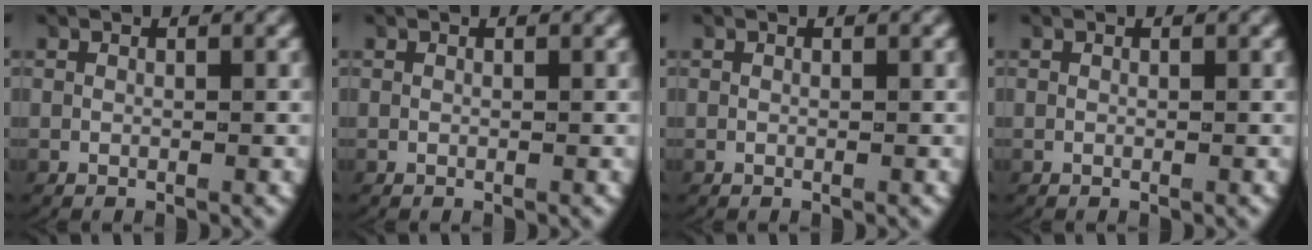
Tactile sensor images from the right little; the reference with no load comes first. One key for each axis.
{"total": 0.0}
{"total": 0.0}
{"total": 0.0}